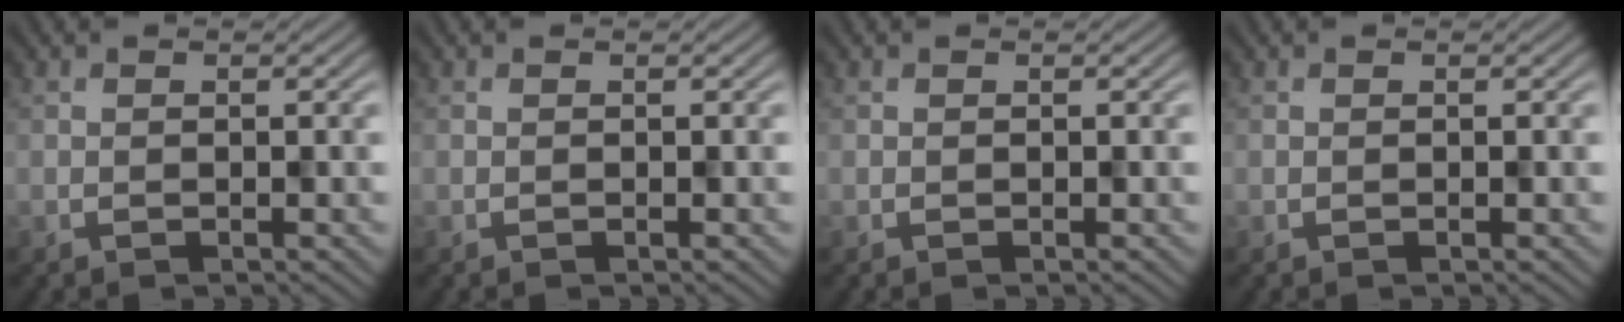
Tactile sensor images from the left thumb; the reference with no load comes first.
{"total": 0.0}
{"total": 0.0}
{"total": 0.0}